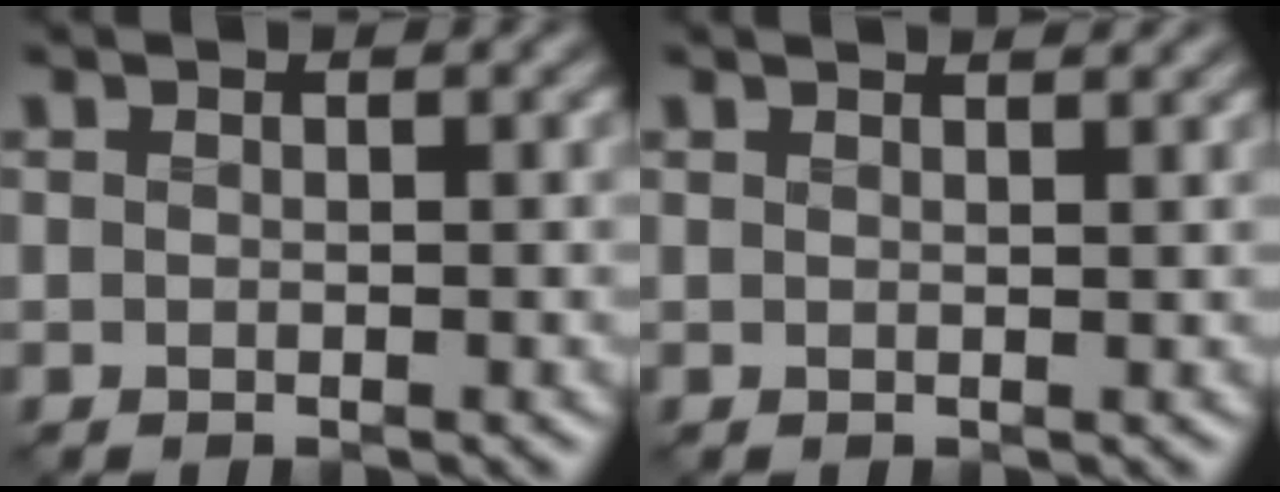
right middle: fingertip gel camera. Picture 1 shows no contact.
{"total": 2.1, "force": [1.9, 0.6, 0.9], "torque": [-0.006, 0.005, 0.009]}